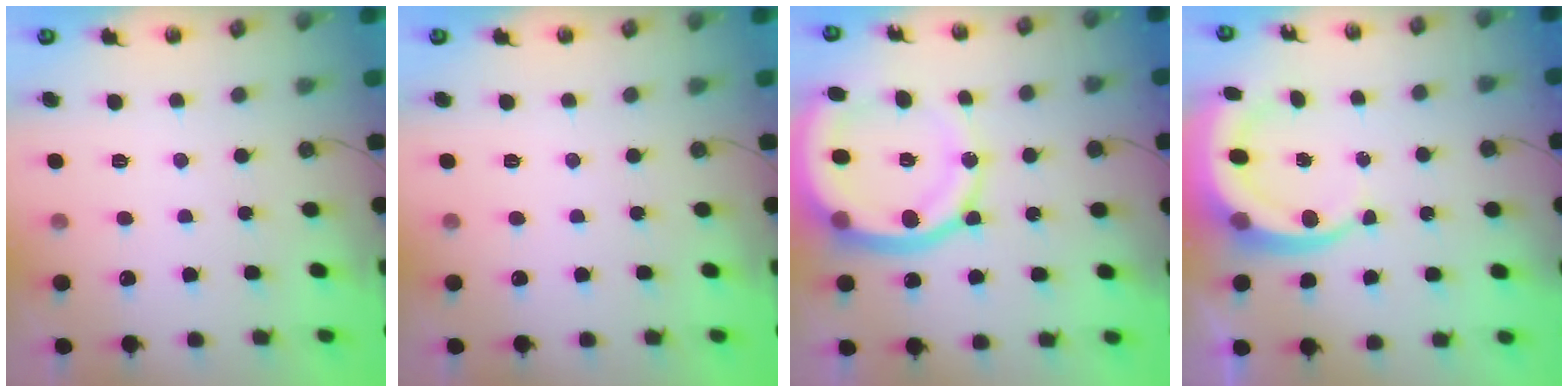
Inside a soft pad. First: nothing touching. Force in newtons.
{"total": 0.0}
{"total": 19.8, "press": 19.5, "slide": 3.1}
{"total": 9.2, "press": 9.0, "slide": 1.8}